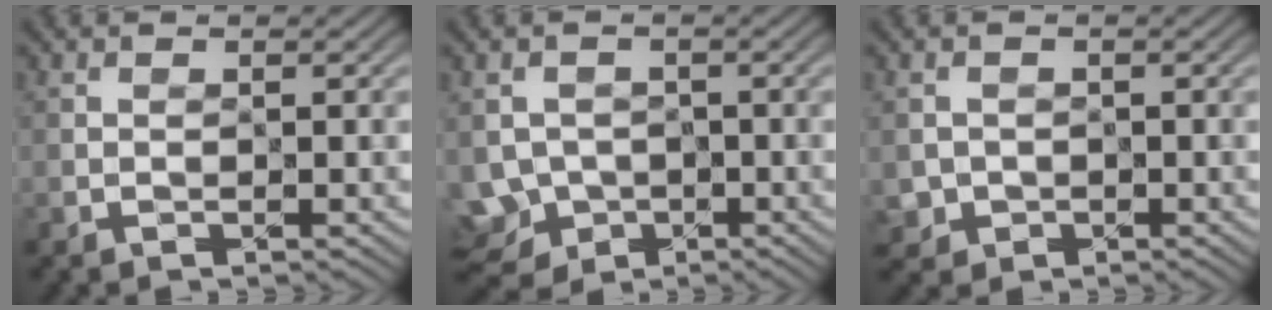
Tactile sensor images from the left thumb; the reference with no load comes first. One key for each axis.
{"total": 4.6, "fx": -2.4, "fy": 3.9, "fz": 0.8, "tx": -0.017, "ty": -0.010, "tz": -0.043}
{"total": 1.4, "fx": -0.3, "fy": 1.2, "fz": -0.7, "tx": 0.018, "ty": -0.007, "tz": -0.007}